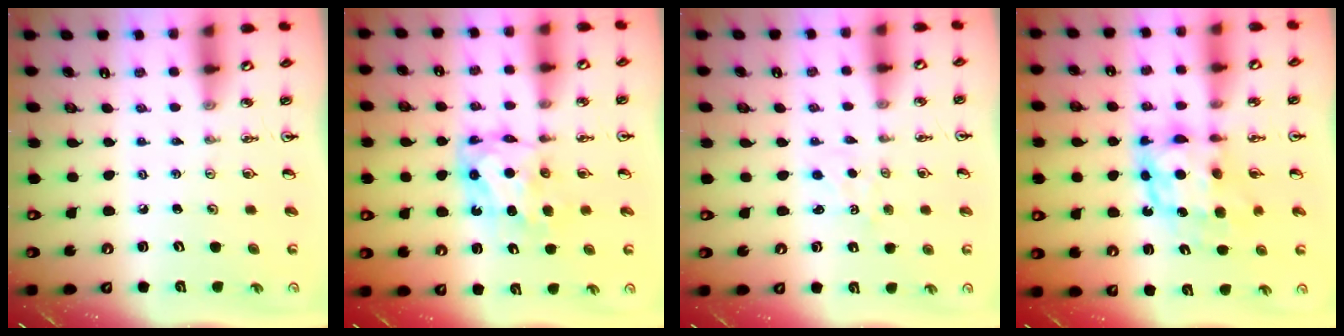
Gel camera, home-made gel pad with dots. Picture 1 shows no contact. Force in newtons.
{"total": 6.7, "press": 6.7, "slide": 0.4}
{"total": 1.5, "press": 1.4, "slide": 0.3}
{"total": 9.0, "press": 9.0, "slide": 1.0}